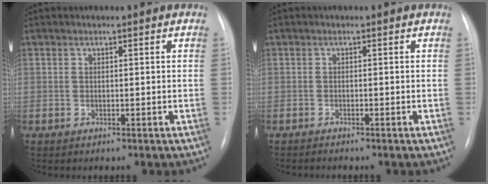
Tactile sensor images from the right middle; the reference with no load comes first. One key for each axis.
{"total": 0.9, "fx": -0.8, "fy": -0.1, "fz": 0.2, "tx": -0.006, "ty": -0.002, "tz": -0.011}